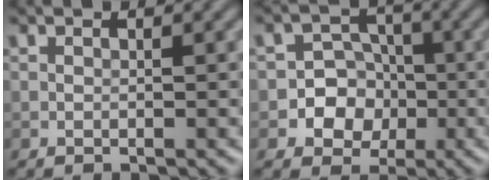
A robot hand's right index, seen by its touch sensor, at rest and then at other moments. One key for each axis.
{"total": 5.2, "fx": -1.4, "fy": 4.8, "fz": 1.5, "tx": 0.008, "ty": 0.017, "tz": -0.044}